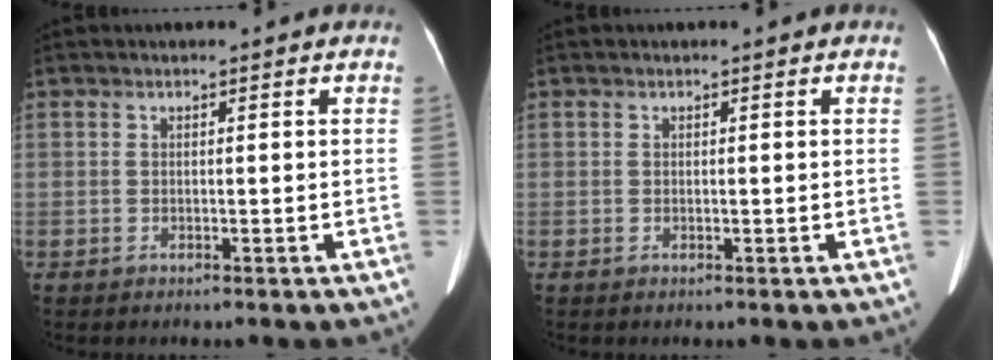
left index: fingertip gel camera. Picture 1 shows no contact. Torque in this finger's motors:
{"motor_torque": [-0.27, -0.09, -0.01, -0.01]}